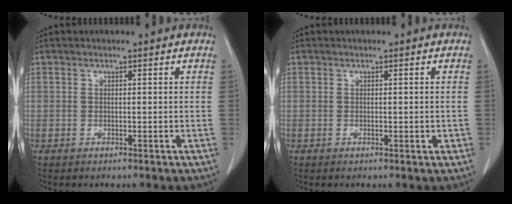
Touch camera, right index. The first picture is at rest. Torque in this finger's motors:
{"motor_torque": [-0.27, 0.34, -0.05, 0.01]}